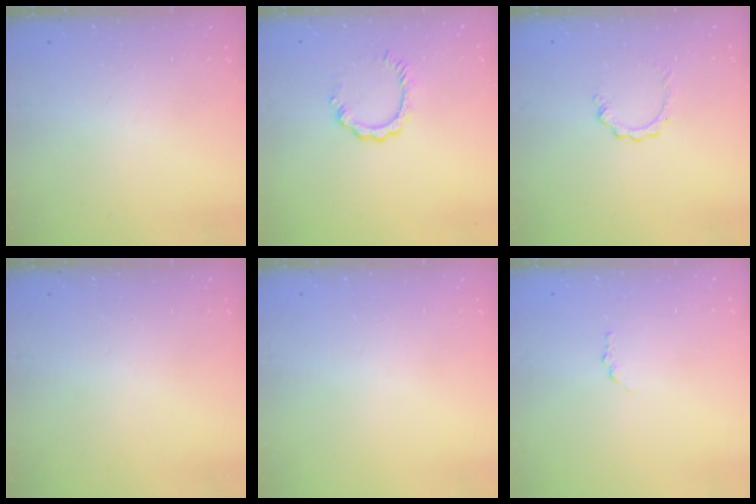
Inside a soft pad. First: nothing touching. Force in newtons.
{"total": 5.1, "press": 5.1, "slide": 0.3}
{"total": 2.9, "press": 2.9, "slide": 0.3}
{"total": 0.0}
{"total": 0.0}
{"total": 1.2, "press": 1.2, "slide": 0.2}